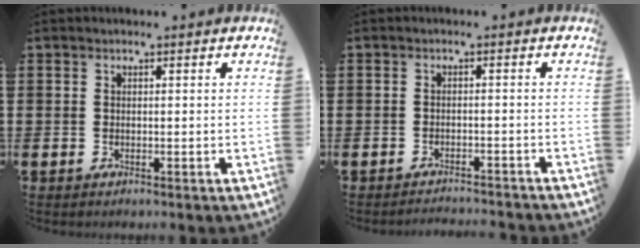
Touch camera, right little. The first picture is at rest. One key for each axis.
{"total": 1.5, "fx": -1.5, "fy": -0.2, "fz": -0.1, "tx": -0.001, "ty": 0.004, "tz": -0.031}